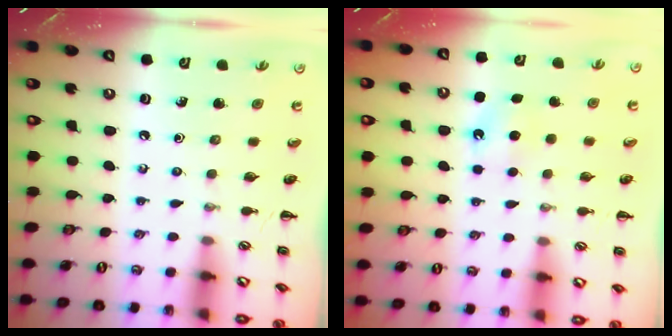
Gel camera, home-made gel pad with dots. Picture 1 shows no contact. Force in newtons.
{"total": 5.1, "press": 4.9, "slide": 1.3}